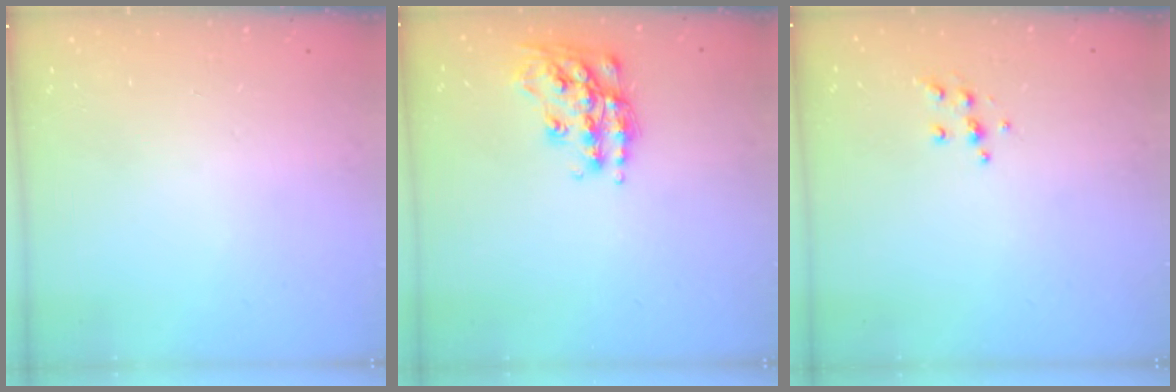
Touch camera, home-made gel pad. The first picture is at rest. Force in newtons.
{"total": 16.6, "press": 16.5, "slide": 1.0}
{"total": 5.1, "press": 5.1, "slide": 0.5}